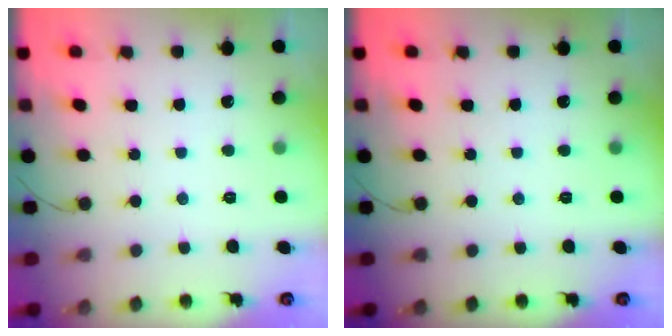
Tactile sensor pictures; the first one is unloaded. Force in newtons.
{"total": 0.0}